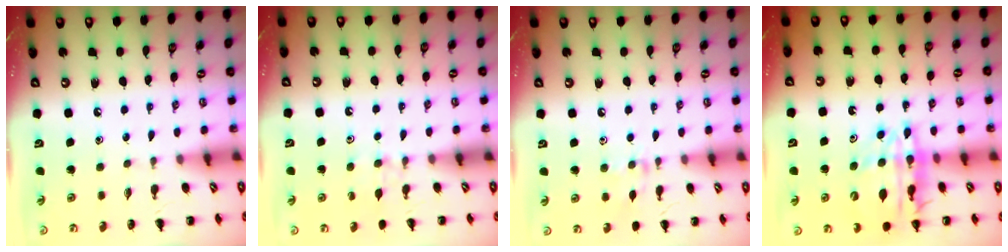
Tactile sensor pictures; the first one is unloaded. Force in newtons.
{"total": 7.1, "press": 6.9, "slide": 1.8}
{"total": 7.5, "press": 7.4, "slide": 1.3}
{"total": 16.8, "press": 16.4, "slide": 4.1}